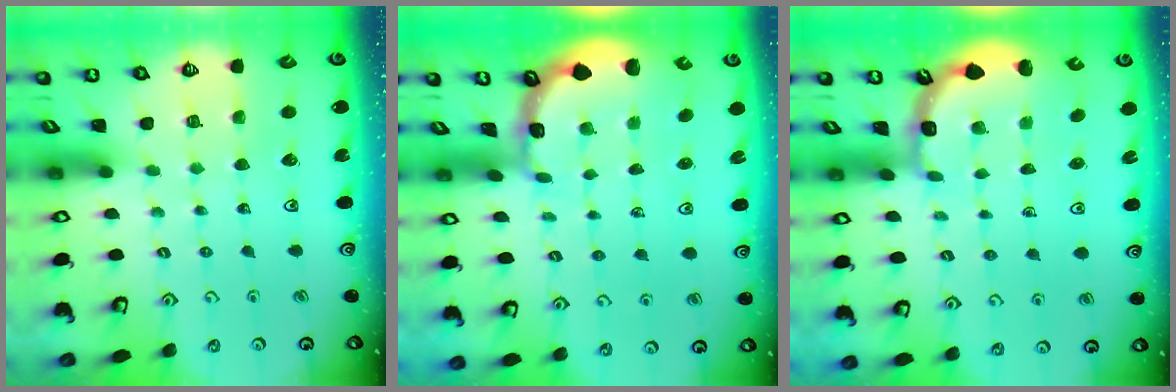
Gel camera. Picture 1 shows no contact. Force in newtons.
{"total": 1.5, "press": 1.5, "slide": 0.1}
{"total": 1.9, "press": 1.9, "slide": 0.6}